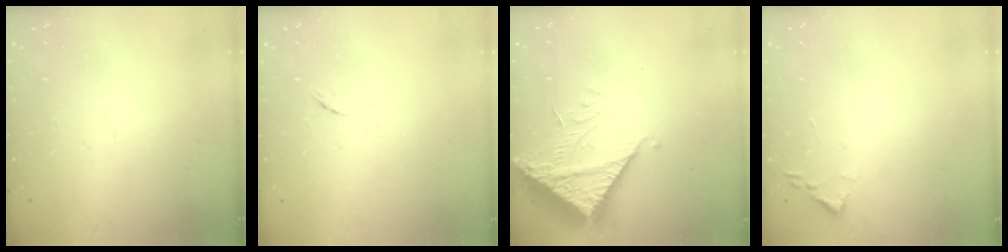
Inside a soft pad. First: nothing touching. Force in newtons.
{"total": 4.8, "press": 4.6, "slide": 1.3}
{"total": 9.1, "press": 9.1, "slide": 0.9}
{"total": 1.8, "press": 1.7, "slide": 0.2}